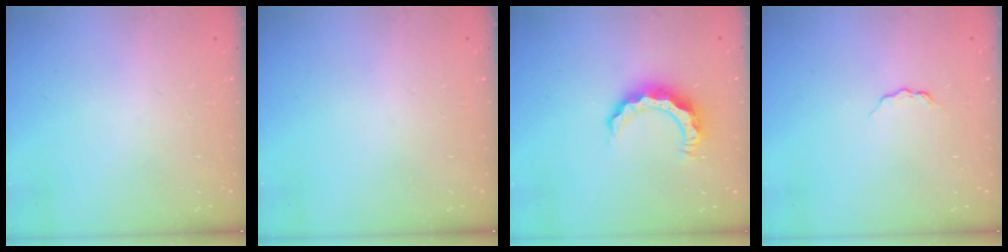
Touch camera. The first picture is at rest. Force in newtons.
{"total": 0.0}
{"total": 8.4, "press": 8.4, "slide": 0.1}
{"total": 3.7, "press": 3.6, "slide": 0.4}